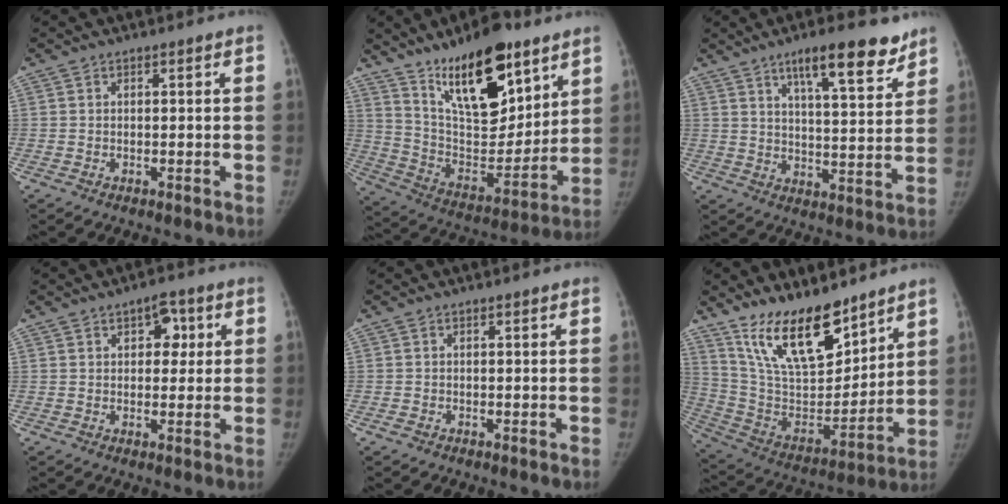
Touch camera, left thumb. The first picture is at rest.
{"total": 22.9, "force": [14.2, 9.3, 15.4], "torque": [-0.204, -0.073, 0.250]}
{"total": 13.1, "force": [8.8, 3.3, 9.1], "torque": [-0.110, -0.045, 0.135]}
{"total": 5.0, "force": [1.7, 3.1, 3.5], "torque": [-0.020, -0.001, 0.018]}
{"total": 0.9, "force": [-0.5, 0.6, 0.4], "torque": [-0.012, -0.001, -0.008]}
{"total": 19.8, "force": [14.2, 7.8, 11.5], "torque": [-0.152, -0.087, 0.266]}